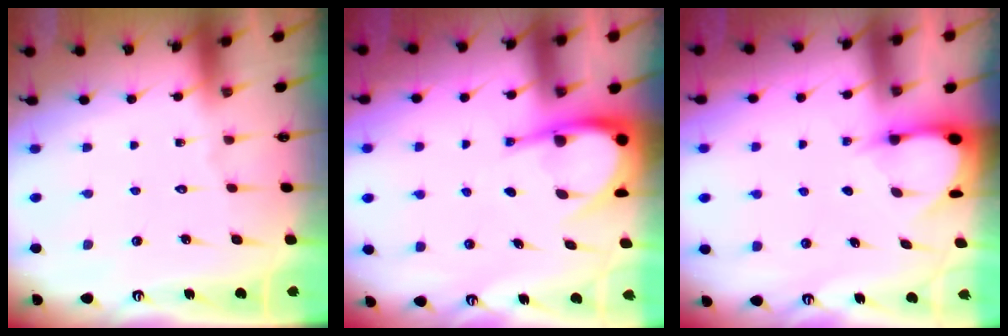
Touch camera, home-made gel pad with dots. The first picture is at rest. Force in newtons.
{"total": 7.5, "press": 7.5, "slide": 0.9}
{"total": 3.4, "press": 3.4, "slide": 0.3}